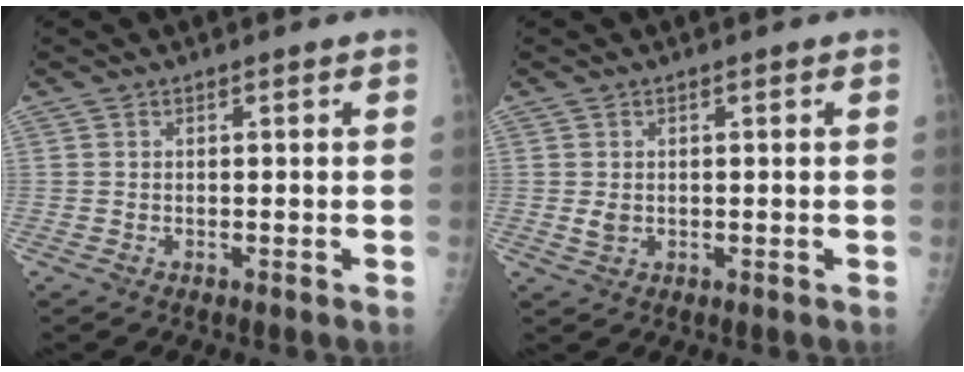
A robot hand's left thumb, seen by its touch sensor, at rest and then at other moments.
{"total": 1.7, "force": [0.0, 1.4, 1.1], "torque": [-0.011, -0.002, 0.005]}